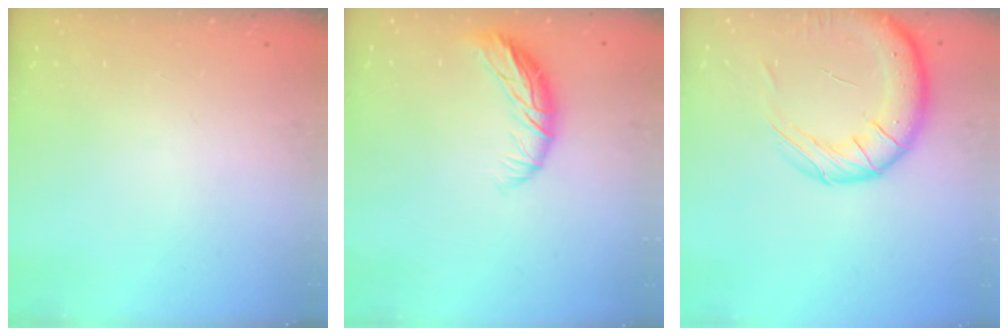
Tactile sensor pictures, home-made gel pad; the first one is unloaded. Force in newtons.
{"total": 9.3, "press": 9.1, "slide": 2.1}
{"total": 14.8, "press": 14.6, "slide": 2.5}